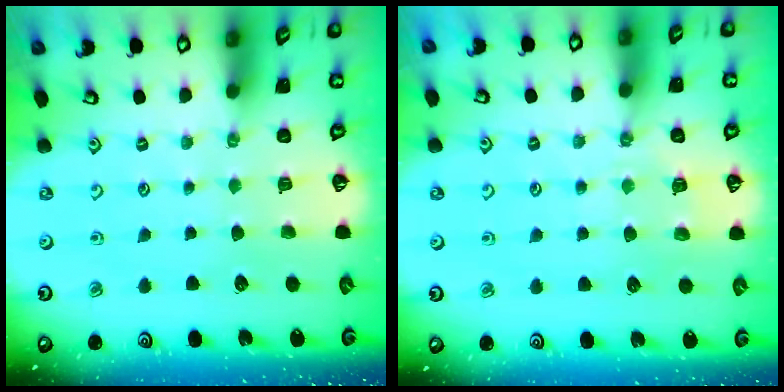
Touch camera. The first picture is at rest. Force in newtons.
{"total": 5.8, "press": 5.8, "slide": 0.1}